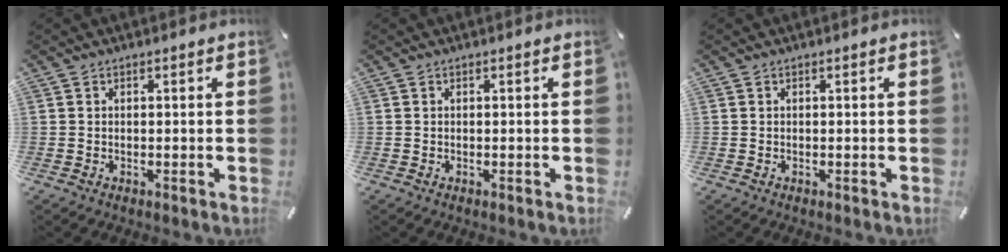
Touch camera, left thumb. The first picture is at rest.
{"total": 0.0}
{"total": 0.0}